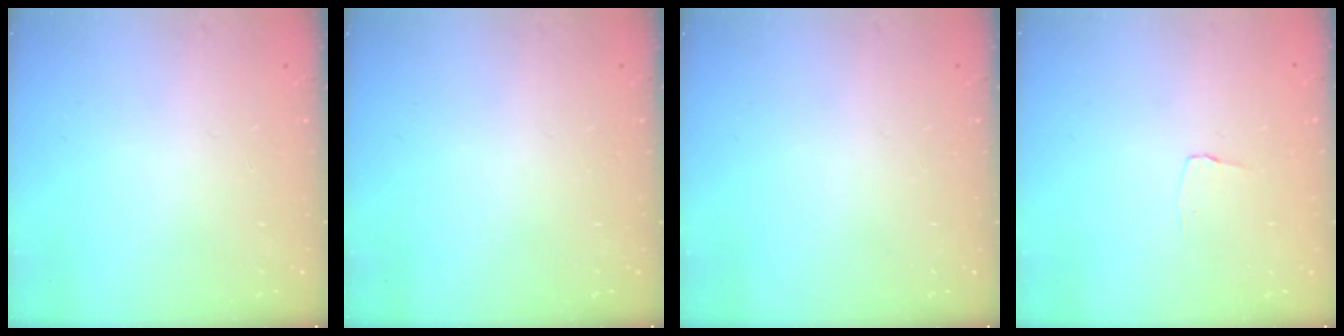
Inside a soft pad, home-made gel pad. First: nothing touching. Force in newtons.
{"total": 0.0}
{"total": 0.0}
{"total": 2.9, "press": 2.8, "slide": 0.3}